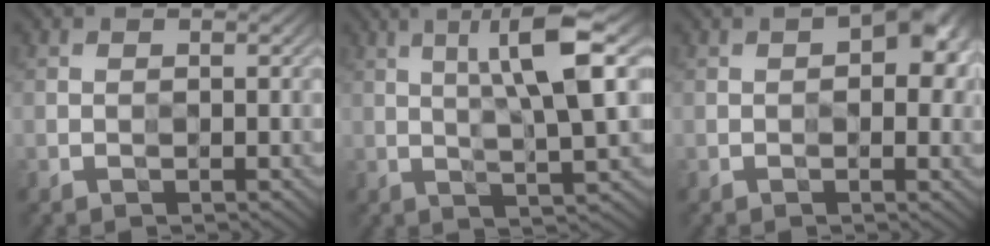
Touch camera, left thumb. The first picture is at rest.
{"total": 9.8, "force": [2.8, 1.5, 9.3], "torque": [-0.154, 0.015, 0.045]}
{"total": 6.0, "force": [0.9, 3.1, 5.1], "torque": [-0.058, 0.008, 0.009]}